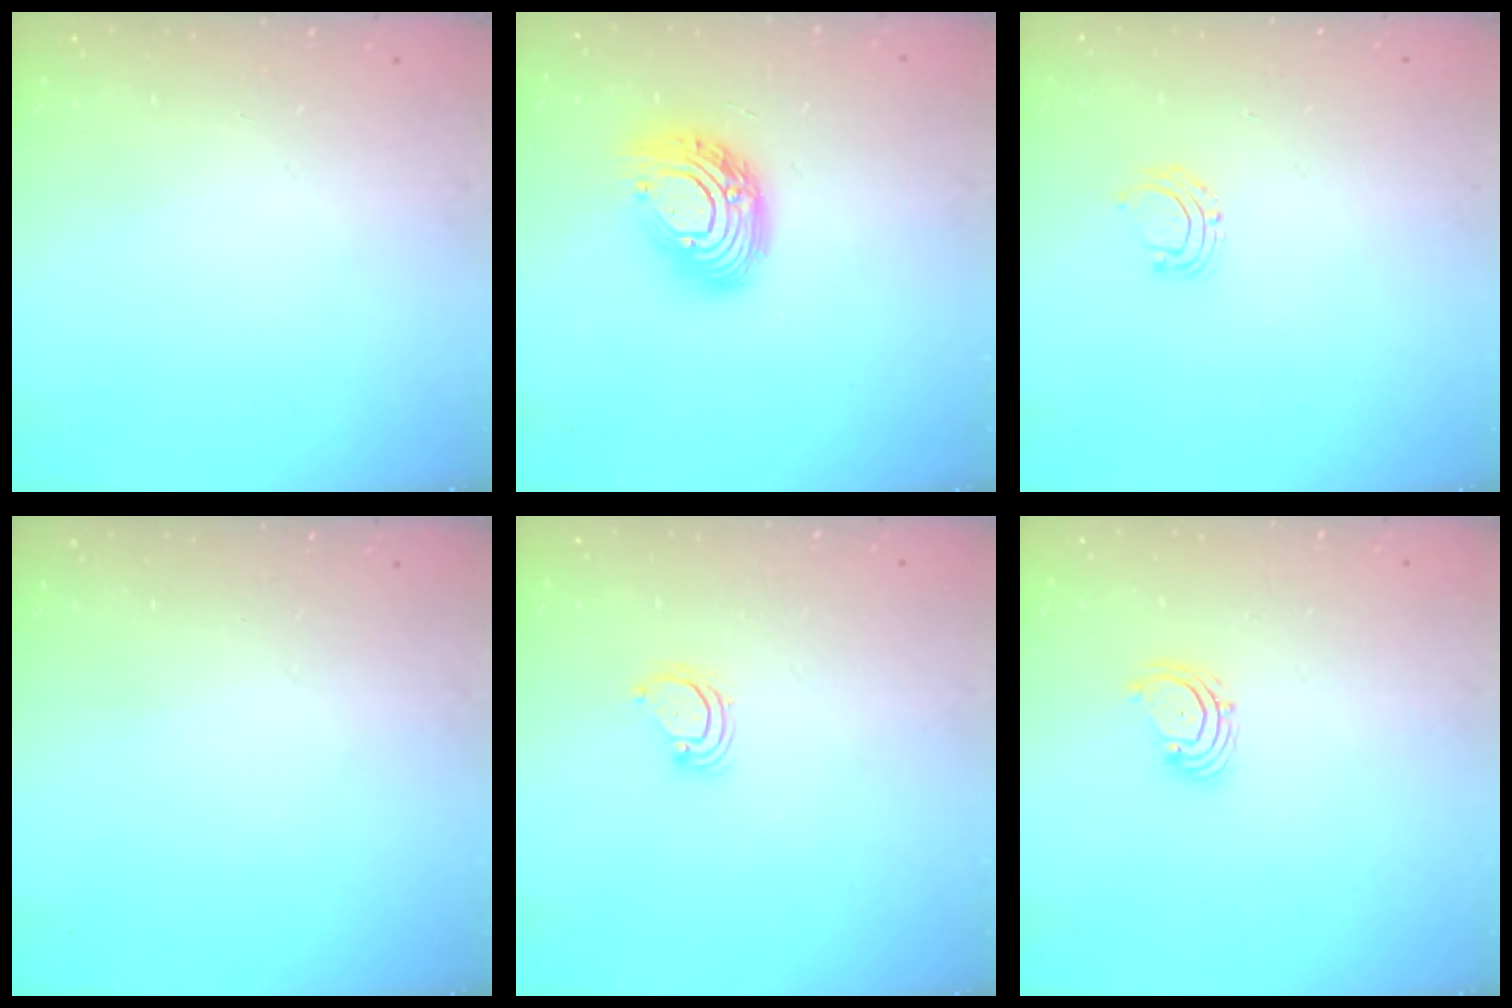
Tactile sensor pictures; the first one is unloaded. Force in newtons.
{"total": 14.3, "press": 14.2, "slide": 1.3}
{"total": 4.1, "press": 4.1, "slide": 0.4}
{"total": 0.0}
{"total": 3.1, "press": 3.1, "slide": 0.3}
{"total": 2.7, "press": 2.7, "slide": 0.6}